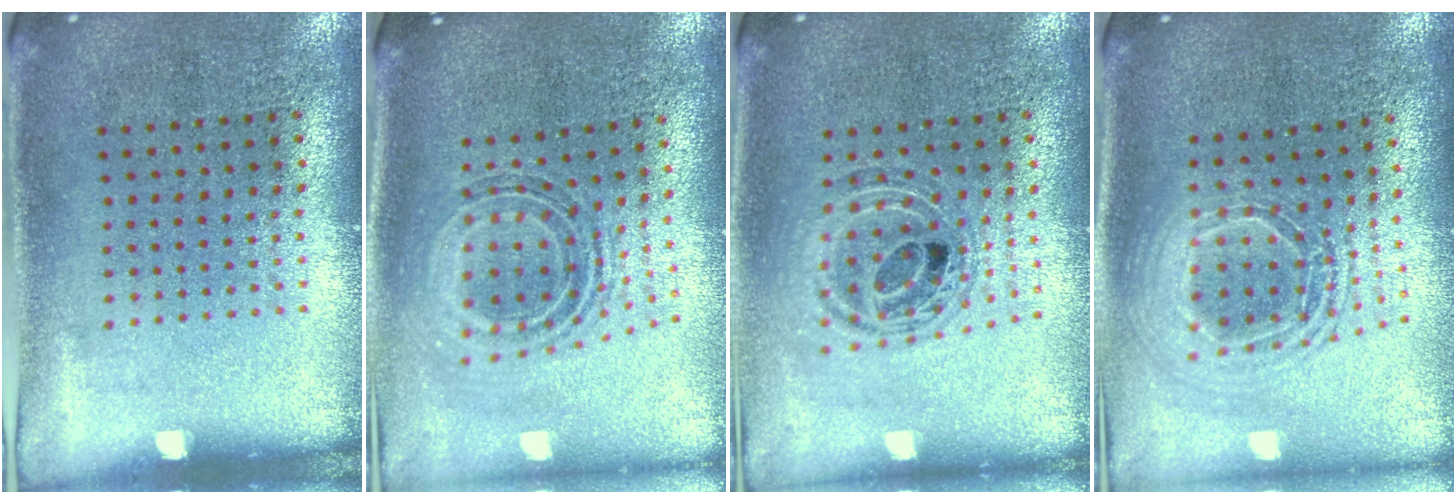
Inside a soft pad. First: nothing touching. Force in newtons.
{"total": 0.9, "press": 0.8, "slide": 0.4}
{"total": 0.9, "press": 0.9, "slide": 0.2}
{"total": 1.9, "press": 1.5, "slide": 1.2}